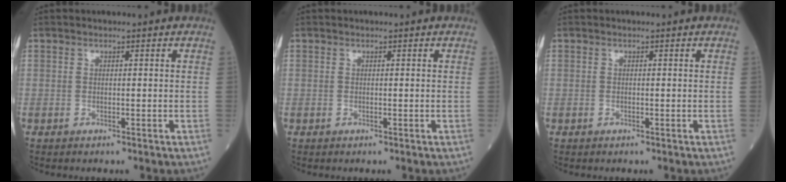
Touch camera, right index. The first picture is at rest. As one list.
[{"total": 0.0}, {"total": 0.0}]